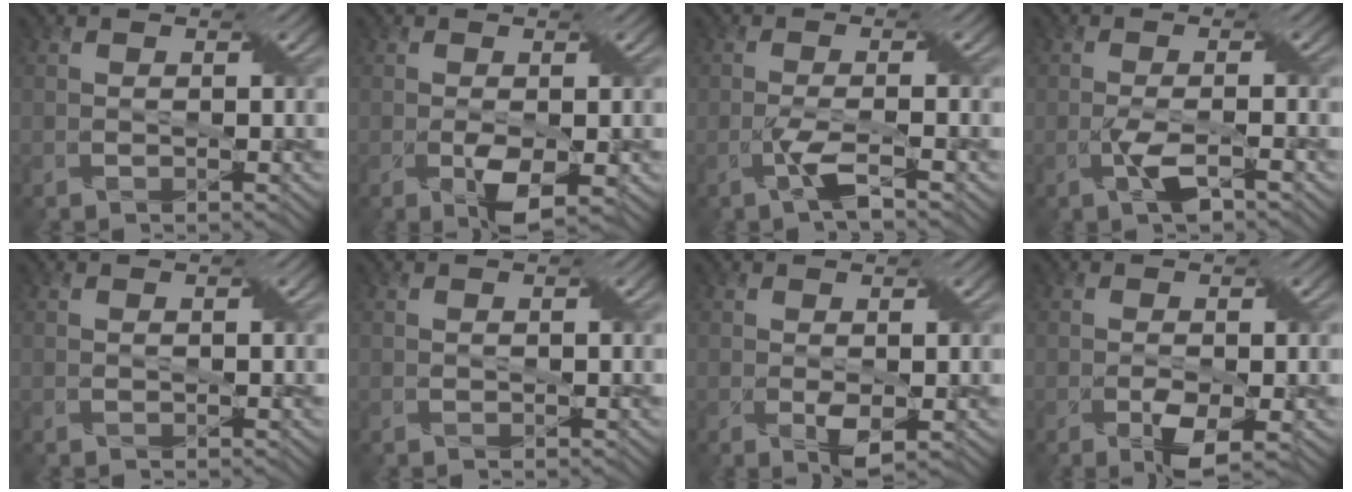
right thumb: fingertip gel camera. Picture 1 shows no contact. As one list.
[{"total": 3.6, "force": [-1.0, 1.5, 3.1], "torque": [-0.062, -0.011, -0.012]}, {"total": 3.0, "force": [-1.6, 0.2, 2.6], "torque": [-0.056, 0.010, -0.038]}, {"total": 3.5, "force": [-1.6, 0.8, 3.0], "torque": [-0.064, 0.004, -0.031]}, {"total": 0.0}, {"total": 0.0}, {"total": 2.2, "force": [-0.2, 1.0, 2.0], "torque": [-0.040, -0.008, 0.001]}, {"total": 3.7, "force": [-1.4, 1.5, 3.1], "torque": [-0.058, -0.006, -0.020]}]